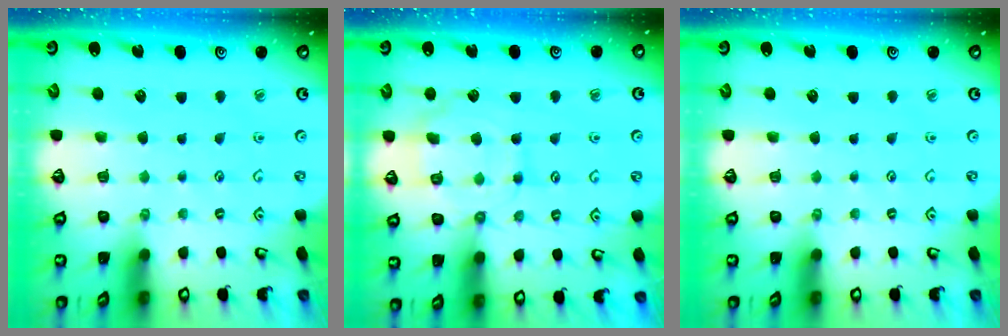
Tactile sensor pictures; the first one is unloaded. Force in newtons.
{"total": 11.5, "press": 11.5, "slide": 0.7}
{"total": 0.0}